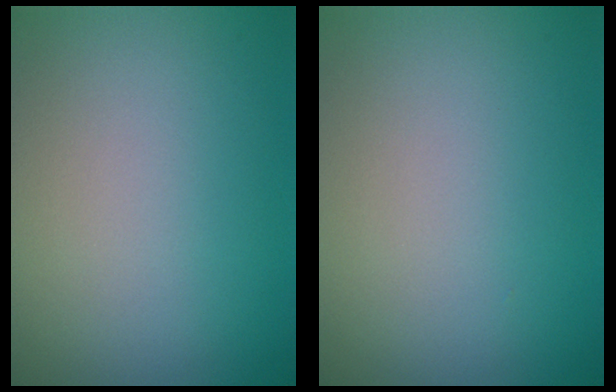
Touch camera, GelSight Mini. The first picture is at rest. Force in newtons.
{"total": 0.0}